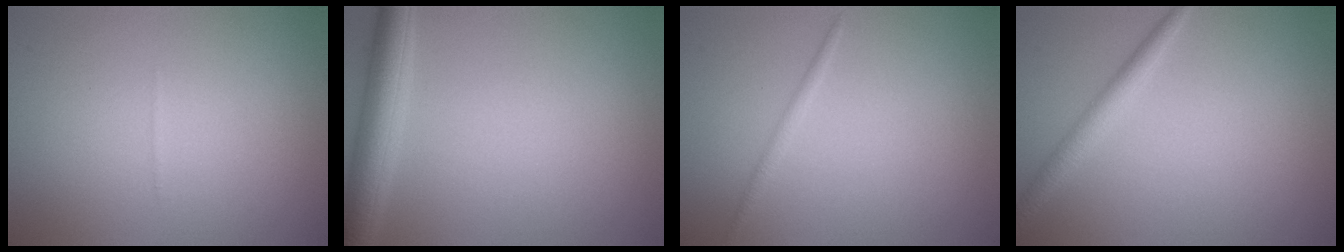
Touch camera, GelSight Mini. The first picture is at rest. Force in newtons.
{"total": 3.9, "press": 3.9, "slide": 0.1}
{"total": 0.9, "press": 0.9, "slide": 0.0}
{"total": 1.9, "press": 1.9, "slide": 0.1}